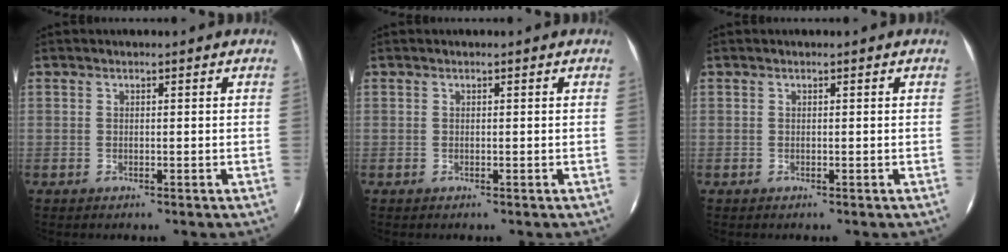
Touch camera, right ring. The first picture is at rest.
{"total": 0.0}
{"total": 0.0}